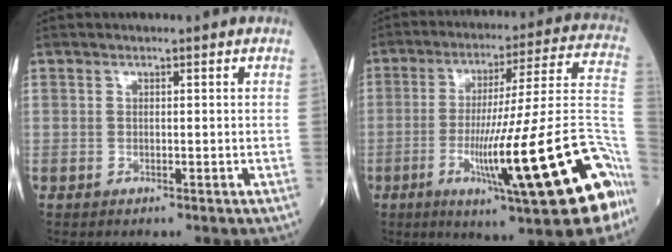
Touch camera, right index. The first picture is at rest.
{"total": 23.4, "force": [-10.0, 0.1, 21.2], "torque": [-0.258, -0.011, -0.153]}